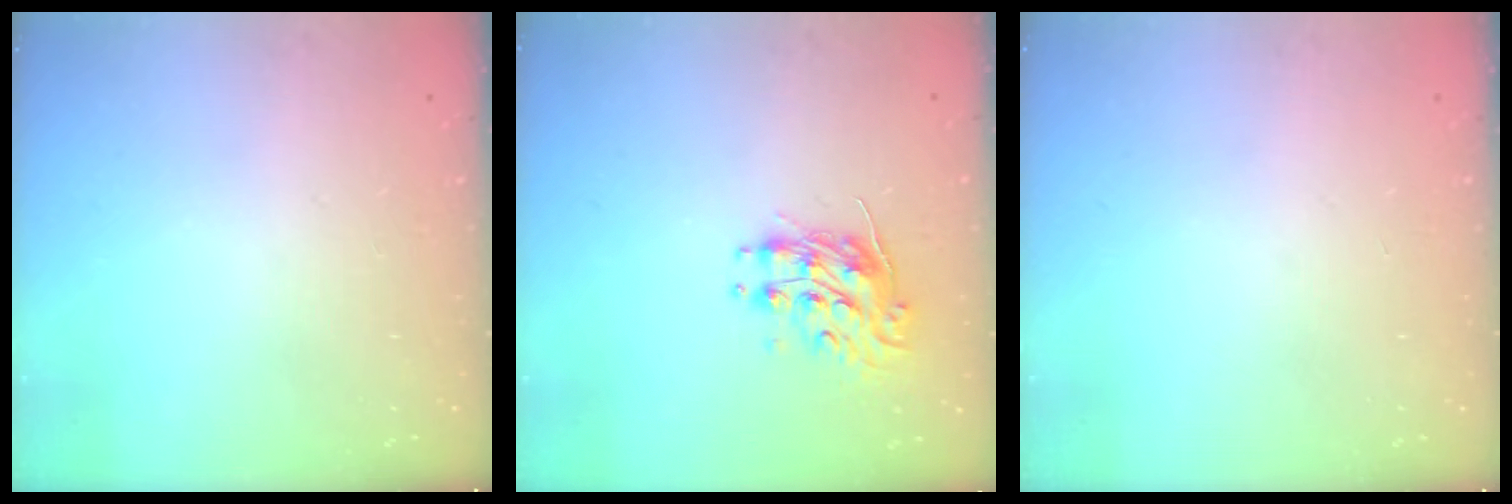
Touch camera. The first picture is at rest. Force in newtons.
{"total": 8.9, "press": 8.9, "slide": 0.2}
{"total": 0.0}